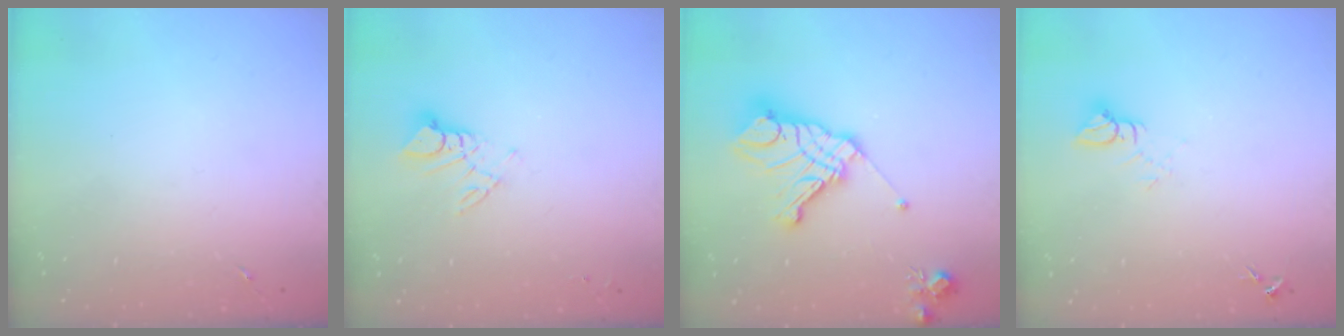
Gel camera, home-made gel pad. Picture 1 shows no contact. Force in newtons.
{"total": 6.2, "press": 6.1, "slide": 0.4}
{"total": 17.5, "press": 17.4, "slide": 2.0}
{"total": 5.0, "press": 5.0, "slide": 0.4}